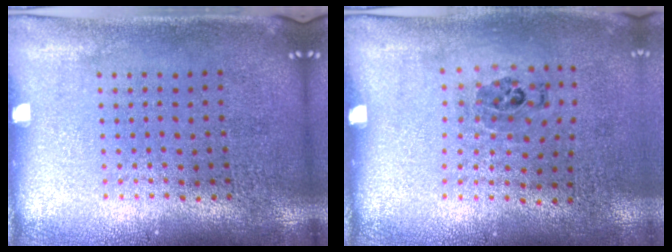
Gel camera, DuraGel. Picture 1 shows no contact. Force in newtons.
{"total": 1.2, "press": 0.8, "slide": 0.9}